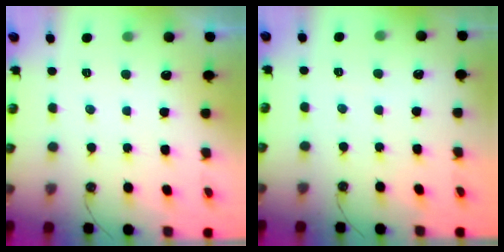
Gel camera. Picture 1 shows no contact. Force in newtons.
{"total": 3.0, "press": 2.9, "slide": 0.4}